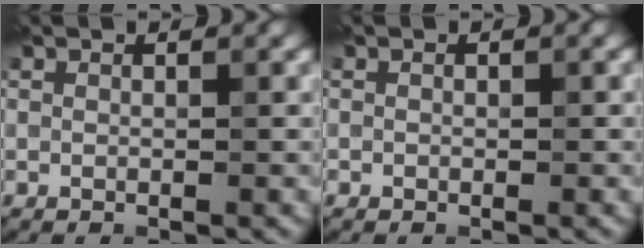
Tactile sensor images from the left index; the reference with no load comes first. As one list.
[{"total": 0.0}]